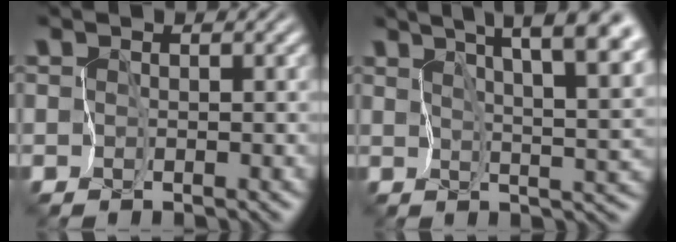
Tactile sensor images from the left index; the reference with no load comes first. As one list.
[{"total": 11.7, "force": [6.8, 3.6, 8.9], "torque": [-0.135, 0.033, 0.091]}]